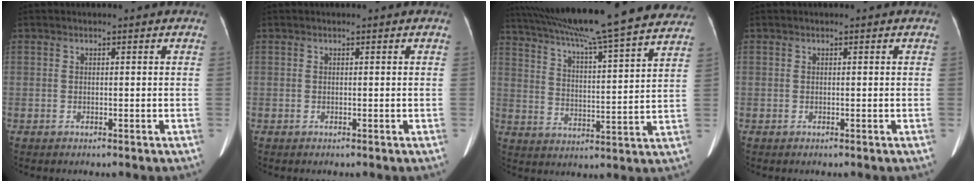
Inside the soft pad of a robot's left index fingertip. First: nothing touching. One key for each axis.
{"total": 0.0}
{"total": 29.6, "fx": 26.0, "fy": 1.4, "fz": 14.2, "tx": -0.239, "ty": -0.013, "tz": 0.351}
{"total": 0.0}